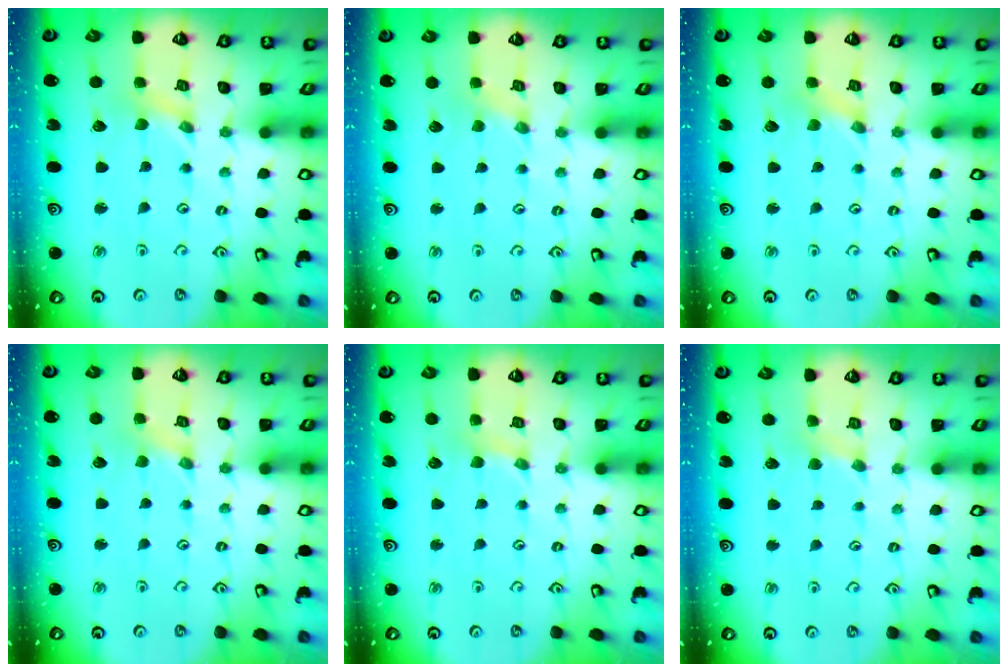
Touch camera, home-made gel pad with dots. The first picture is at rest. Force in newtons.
{"total": 0.0}
{"total": 0.0}
{"total": 0.0}
{"total": 2.7, "press": 2.7, "slide": 0.3}
{"total": 3.2, "press": 3.2, "slide": 0.5}